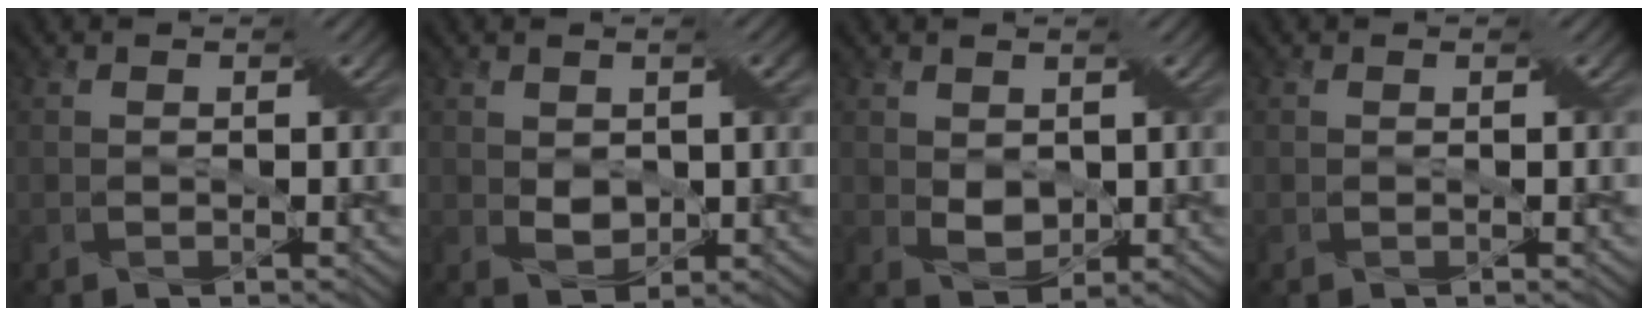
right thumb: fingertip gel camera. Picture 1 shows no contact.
{"total": 2.8, "force": [0.6, 1.9, 2.0], "torque": [-0.043, -0.002, 0.014]}
{"total": 2.9, "force": [0.7, 2.2, 1.8], "torque": [-0.043, -0.004, 0.017]}
{"total": 0.0}